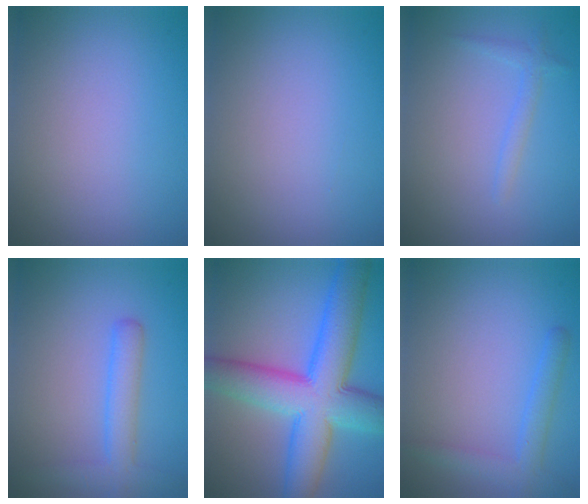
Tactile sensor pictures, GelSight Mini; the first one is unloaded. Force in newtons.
{"total": 0.0}
{"total": 1.3, "press": 1.3, "slide": 0.1}
{"total": 3.3, "press": 3.3, "slide": 0.2}
{"total": 11.6, "press": 11.6, "slide": 0.1}
{"total": 2.6, "press": 2.6, "slide": 0.1}